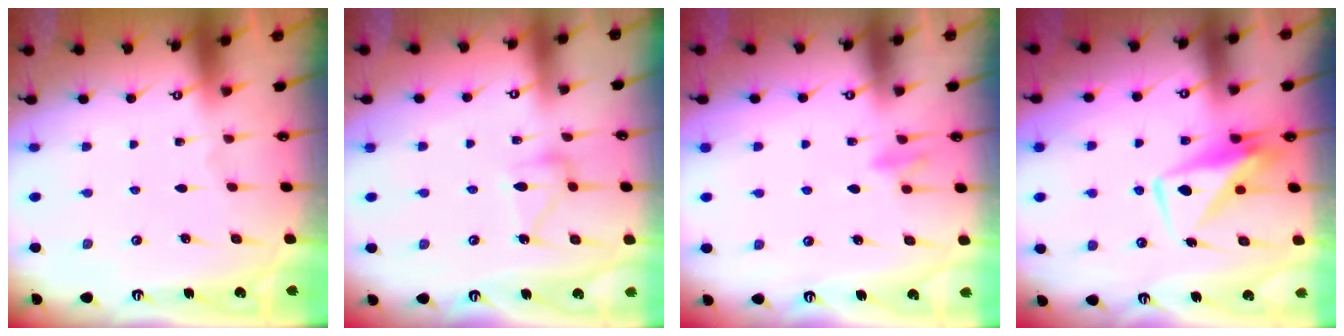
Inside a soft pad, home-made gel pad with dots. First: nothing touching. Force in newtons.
{"total": 11.1, "press": 11.1, "slide": 0.6}
{"total": 7.2, "press": 7.2, "slide": 1.0}
{"total": 8.8, "press": 8.8, "slide": 0.9}